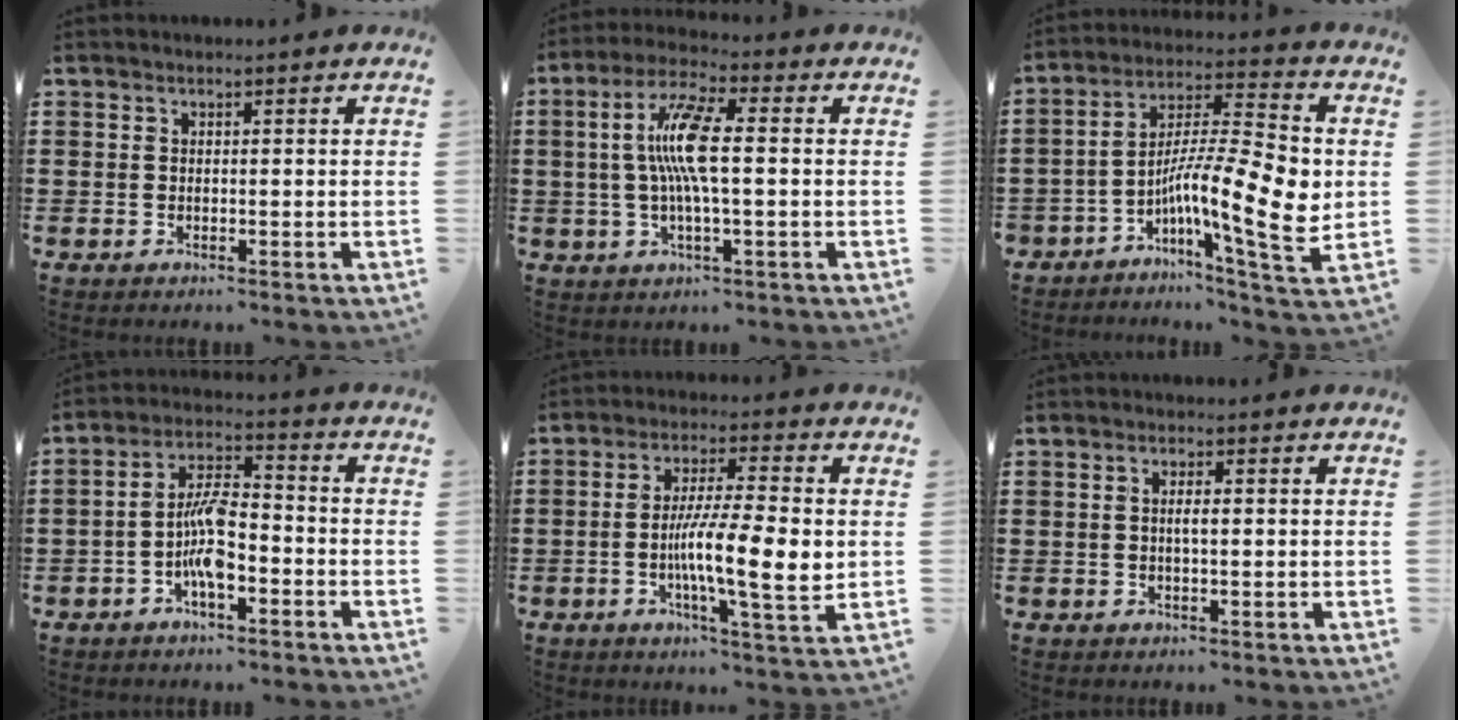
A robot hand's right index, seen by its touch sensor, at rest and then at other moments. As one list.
[{"total": 8.8, "force": [0.1, 1.6, 8.7], "torque": [-0.178, -0.003, -0.008]}, {"total": 13.1, "force": [-2.2, 2.4, 12.6], "torque": [-0.233, -0.015, -0.044]}, {"total": 8.2, "force": [-2.8, 3.2, 7.0], "torque": [-0.145, 0.007, -0.056]}, {"total": 11.2, "force": [-0.9, 2.0, 11.0], "torque": [-0.185, -0.004, -0.016]}, {"total": 2.1, "force": [0.0, 0.5, 2.0], "torque": [-0.037, -0.002, -0.001]}]